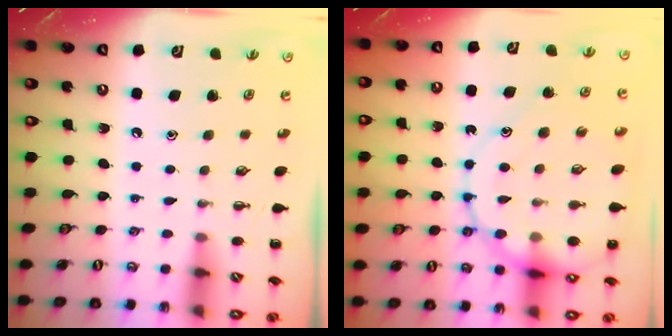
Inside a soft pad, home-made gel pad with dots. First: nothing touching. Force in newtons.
{"total": 19.1, "press": 18.8, "slide": 3.2}